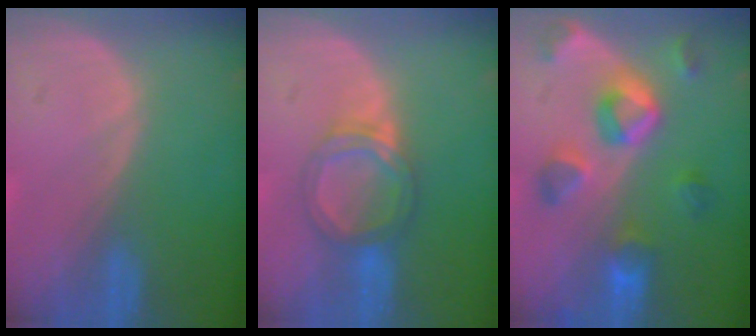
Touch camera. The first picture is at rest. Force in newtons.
{"total": 5.3, "press": 5.0, "slide": 1.8}
{"total": 8.0, "press": 7.9, "slide": 1.3}